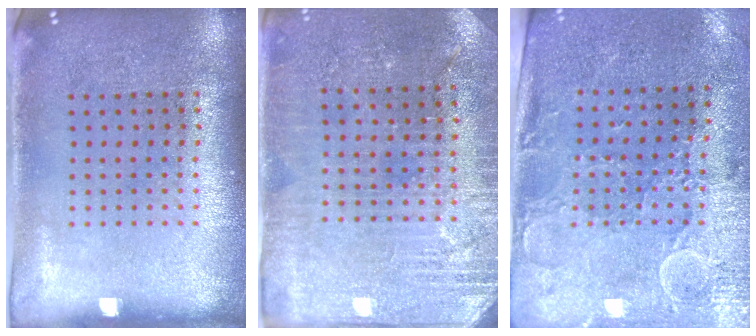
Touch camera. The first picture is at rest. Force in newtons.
{"total": 2.8, "press": 2.8, "slide": 0.5}
{"total": 2.9, "press": 2.6, "slide": 1.3}